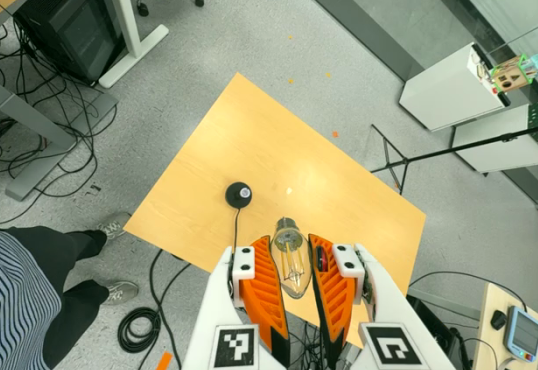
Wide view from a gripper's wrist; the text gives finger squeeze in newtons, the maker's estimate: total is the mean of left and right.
{"total": 20.2, "left": 25.3, "right": 15.1}